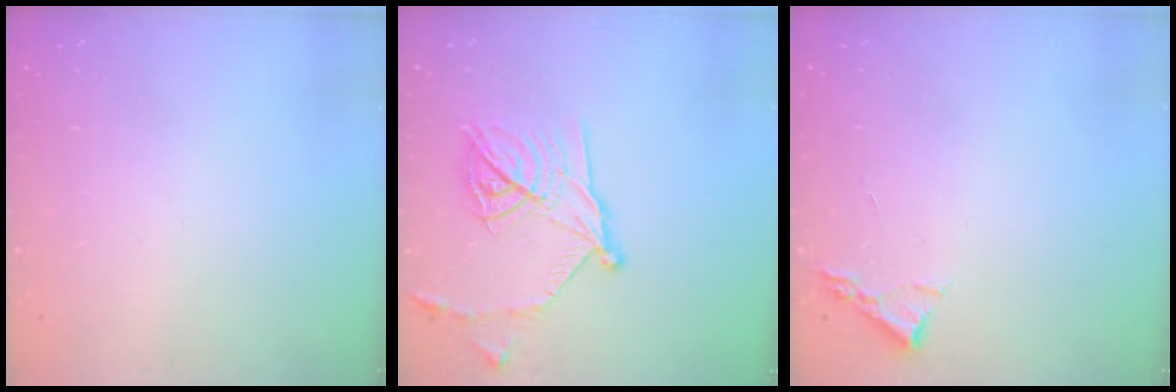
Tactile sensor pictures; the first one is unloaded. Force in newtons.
{"total": 17.6, "press": 17.6, "slide": 0.9}
{"total": 2.2, "press": 2.2, "slide": 0.3}